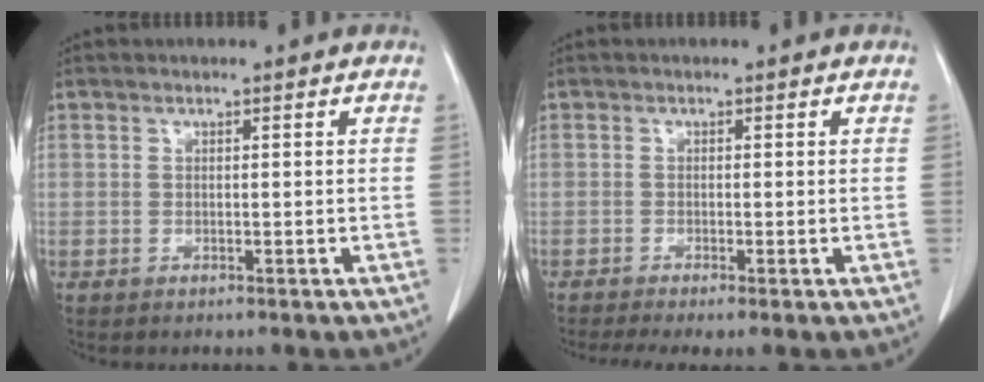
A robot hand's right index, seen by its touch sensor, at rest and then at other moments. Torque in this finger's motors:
{"motor_torque": [0.62, -0.59, 0.25, 0.07]}